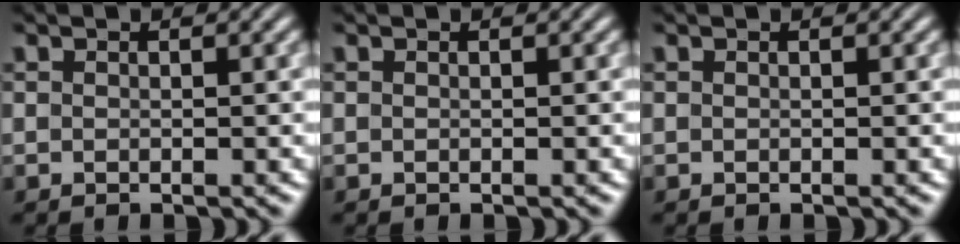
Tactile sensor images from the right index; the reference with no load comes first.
{"total": 0.0}
{"total": 0.0}